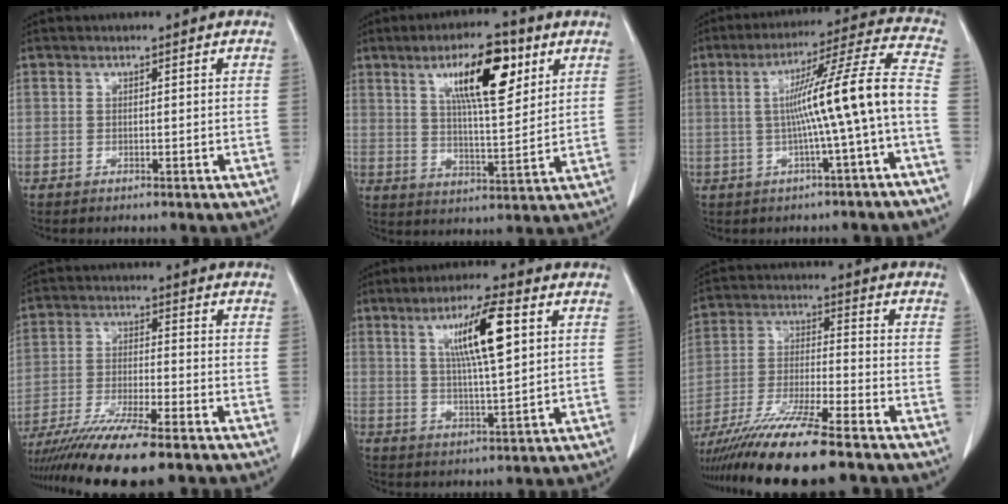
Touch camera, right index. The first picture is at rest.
{"total": 12.2, "force": [5.7, 2.8, 10.4], "torque": [-0.175, 0.006, 0.096]}
{"total": 12.8, "force": [-1.7, -1.4, 12.6], "torque": [-0.194, 0.021, -0.026]}
{"total": 13.1, "force": [-10.3, 0.6, 8.0], "torque": [-0.138, -0.032, -0.171]}
{"total": 10.3, "force": [3.4, 1.0, 9.7], "torque": [-0.170, 0.006, 0.060]}
{"total": 14.5, "force": [-11.4, 0.2, 9.1], "torque": [-0.172, -0.034, -0.198]}